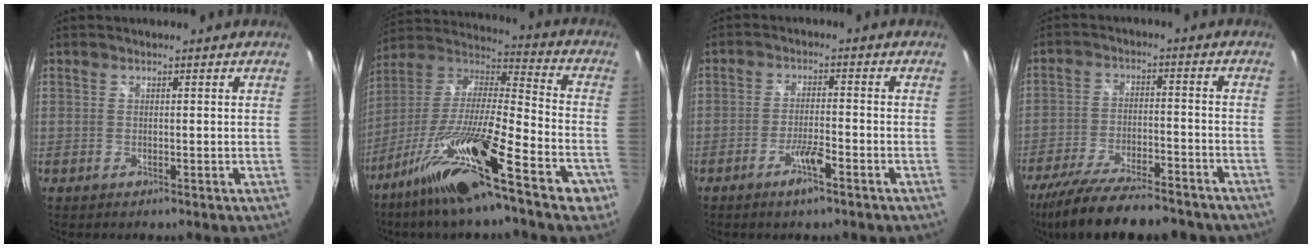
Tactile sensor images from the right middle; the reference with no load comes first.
{"total": 23.9, "force": [-14.8, 3.6, 18.4], "torque": [-0.312, -0.039, -0.258]}
{"total": 4.8, "force": [-3.1, 0.8, 3.6], "torque": [-0.080, -0.003, -0.056]}
{"total": 21.0, "force": [-17.4, 5.3, 10.6], "torque": [-0.205, -0.038, -0.260]}